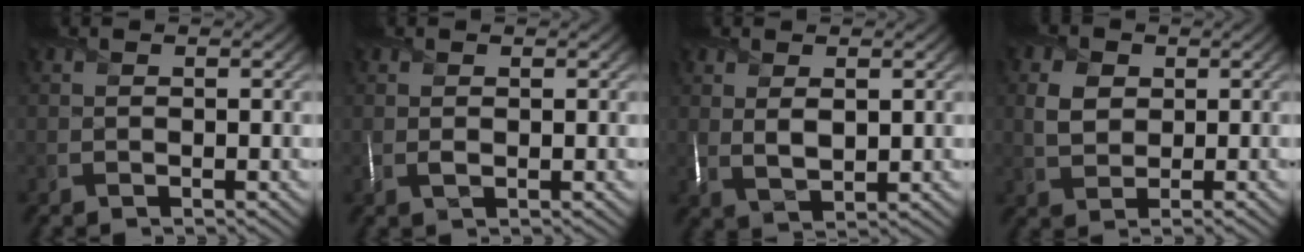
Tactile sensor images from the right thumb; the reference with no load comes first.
{"total": 0.7, "force": [0.0, 0.1, 0.7], "torque": [-0.014, 0.003, 0.000]}
{"total": 3.0, "force": [1.1, 1.2, 2.5], "torque": [-0.056, 0.000, 0.025]}
{"total": 3.5, "force": [0.5, 2.6, 2.3], "torque": [-0.052, 0.002, 0.001]}